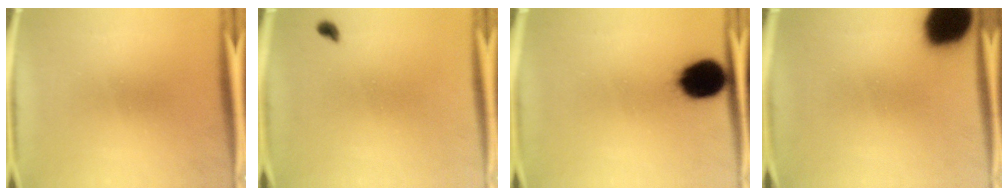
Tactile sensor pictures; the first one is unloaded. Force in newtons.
{"total": 1.4}
{"total": 13.0}
{"total": 19.5}